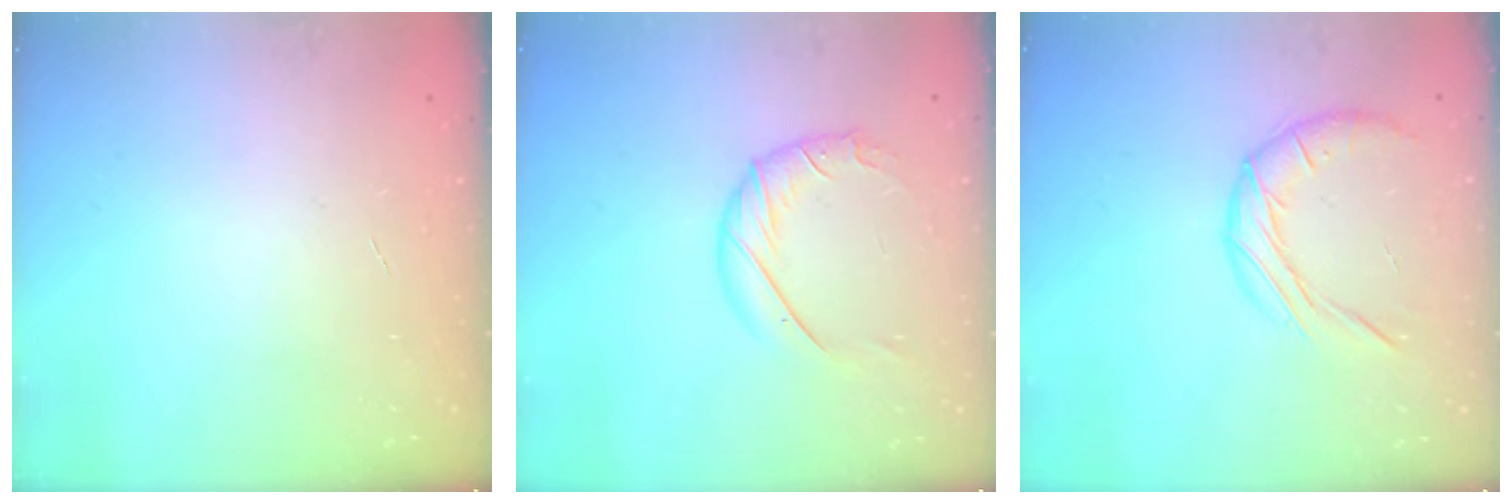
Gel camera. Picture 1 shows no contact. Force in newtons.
{"total": 9.9, "press": 9.9, "slide": 0.9}
{"total": 11.2, "press": 11.1, "slide": 0.7}